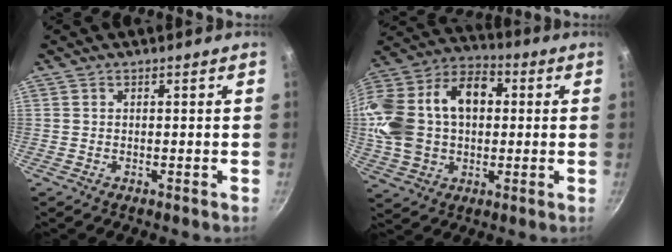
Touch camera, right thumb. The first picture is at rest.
{"total": 23.2, "force": [2.6, 16.1, 16.5], "torque": [-0.303, 0.048, 0.037]}